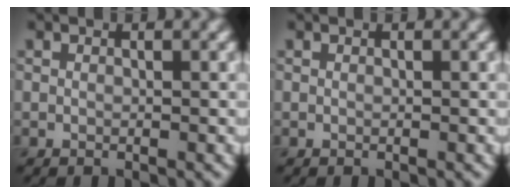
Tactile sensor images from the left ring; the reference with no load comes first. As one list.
[{"total": 0.0}]